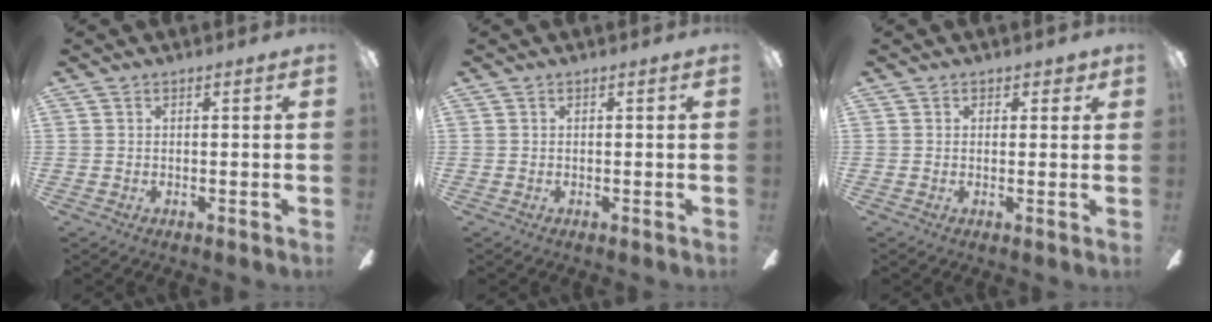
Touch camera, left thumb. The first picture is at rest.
{"total": 0.0}
{"total": 1.6, "force": [0.9, 1.1, 0.8], "torque": [0.000, -0.001, 0.012]}